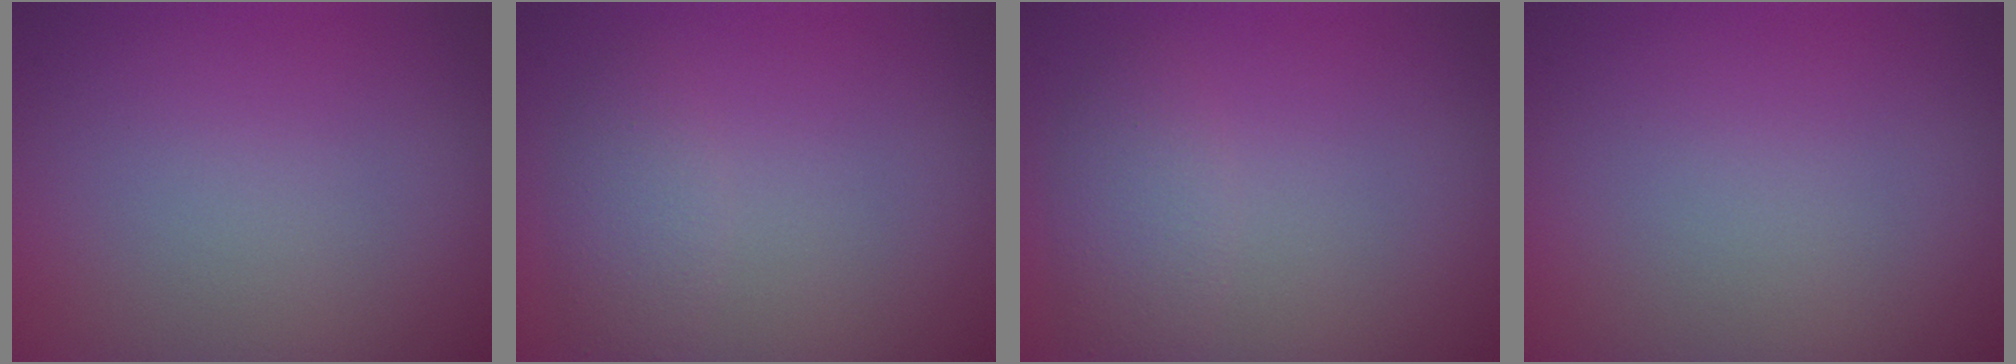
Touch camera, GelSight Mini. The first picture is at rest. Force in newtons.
{"total": 2.0, "press": 2.0, "slide": 0.0}
{"total": 2.3, "press": 2.3, "slide": 0.0}
{"total": 0.0}